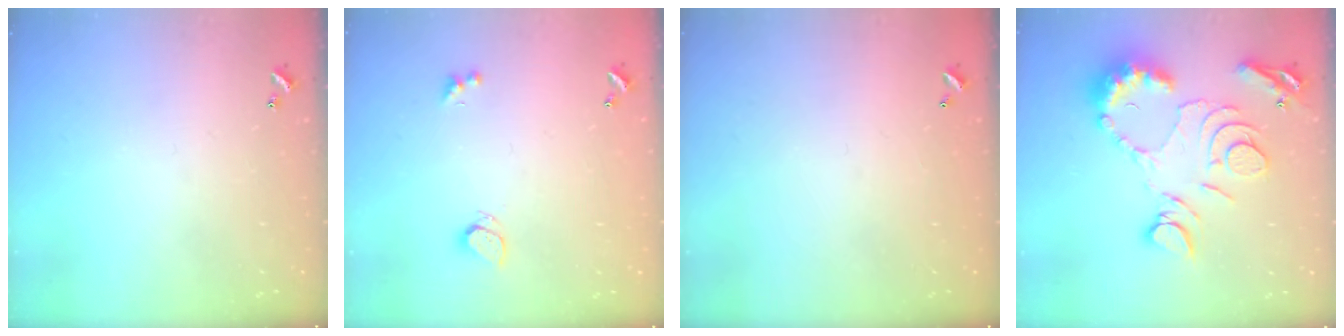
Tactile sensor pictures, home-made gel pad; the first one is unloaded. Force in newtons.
{"total": 1.8, "press": 1.7, "slide": 0.6}
{"total": 2.8, "press": 2.8, "slide": 0.1}
{"total": 15.9, "press": 15.8, "slide": 1.7}